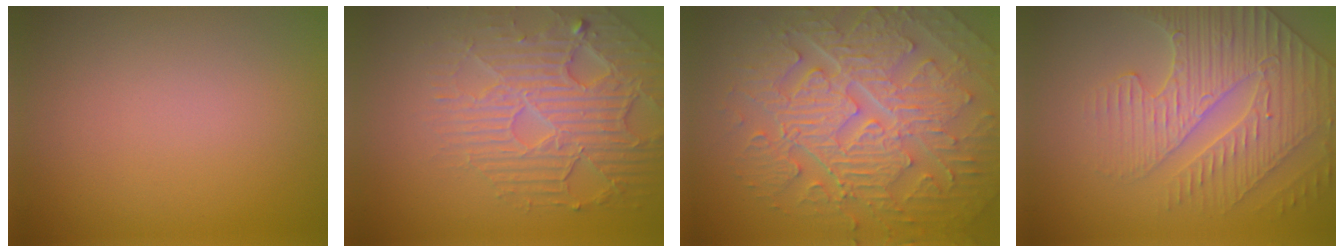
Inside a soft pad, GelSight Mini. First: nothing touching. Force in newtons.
{"total": 6.4, "press": 4.8, "slide": 4.3}
{"total": 9.9, "press": 6.6, "slide": 7.3}
{"total": 4.5, "press": 4.5, "slide": 0.4}